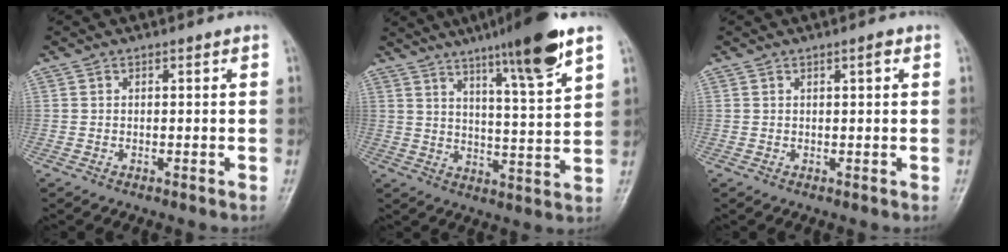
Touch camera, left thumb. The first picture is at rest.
{"total": 14.5, "force": [9.3, 1.0, 11.0], "torque": [-0.167, -0.046, 0.146]}
{"total": 1.2, "force": [0.5, 0.2, 1.1], "torque": [-0.016, 0.001, 0.007]}